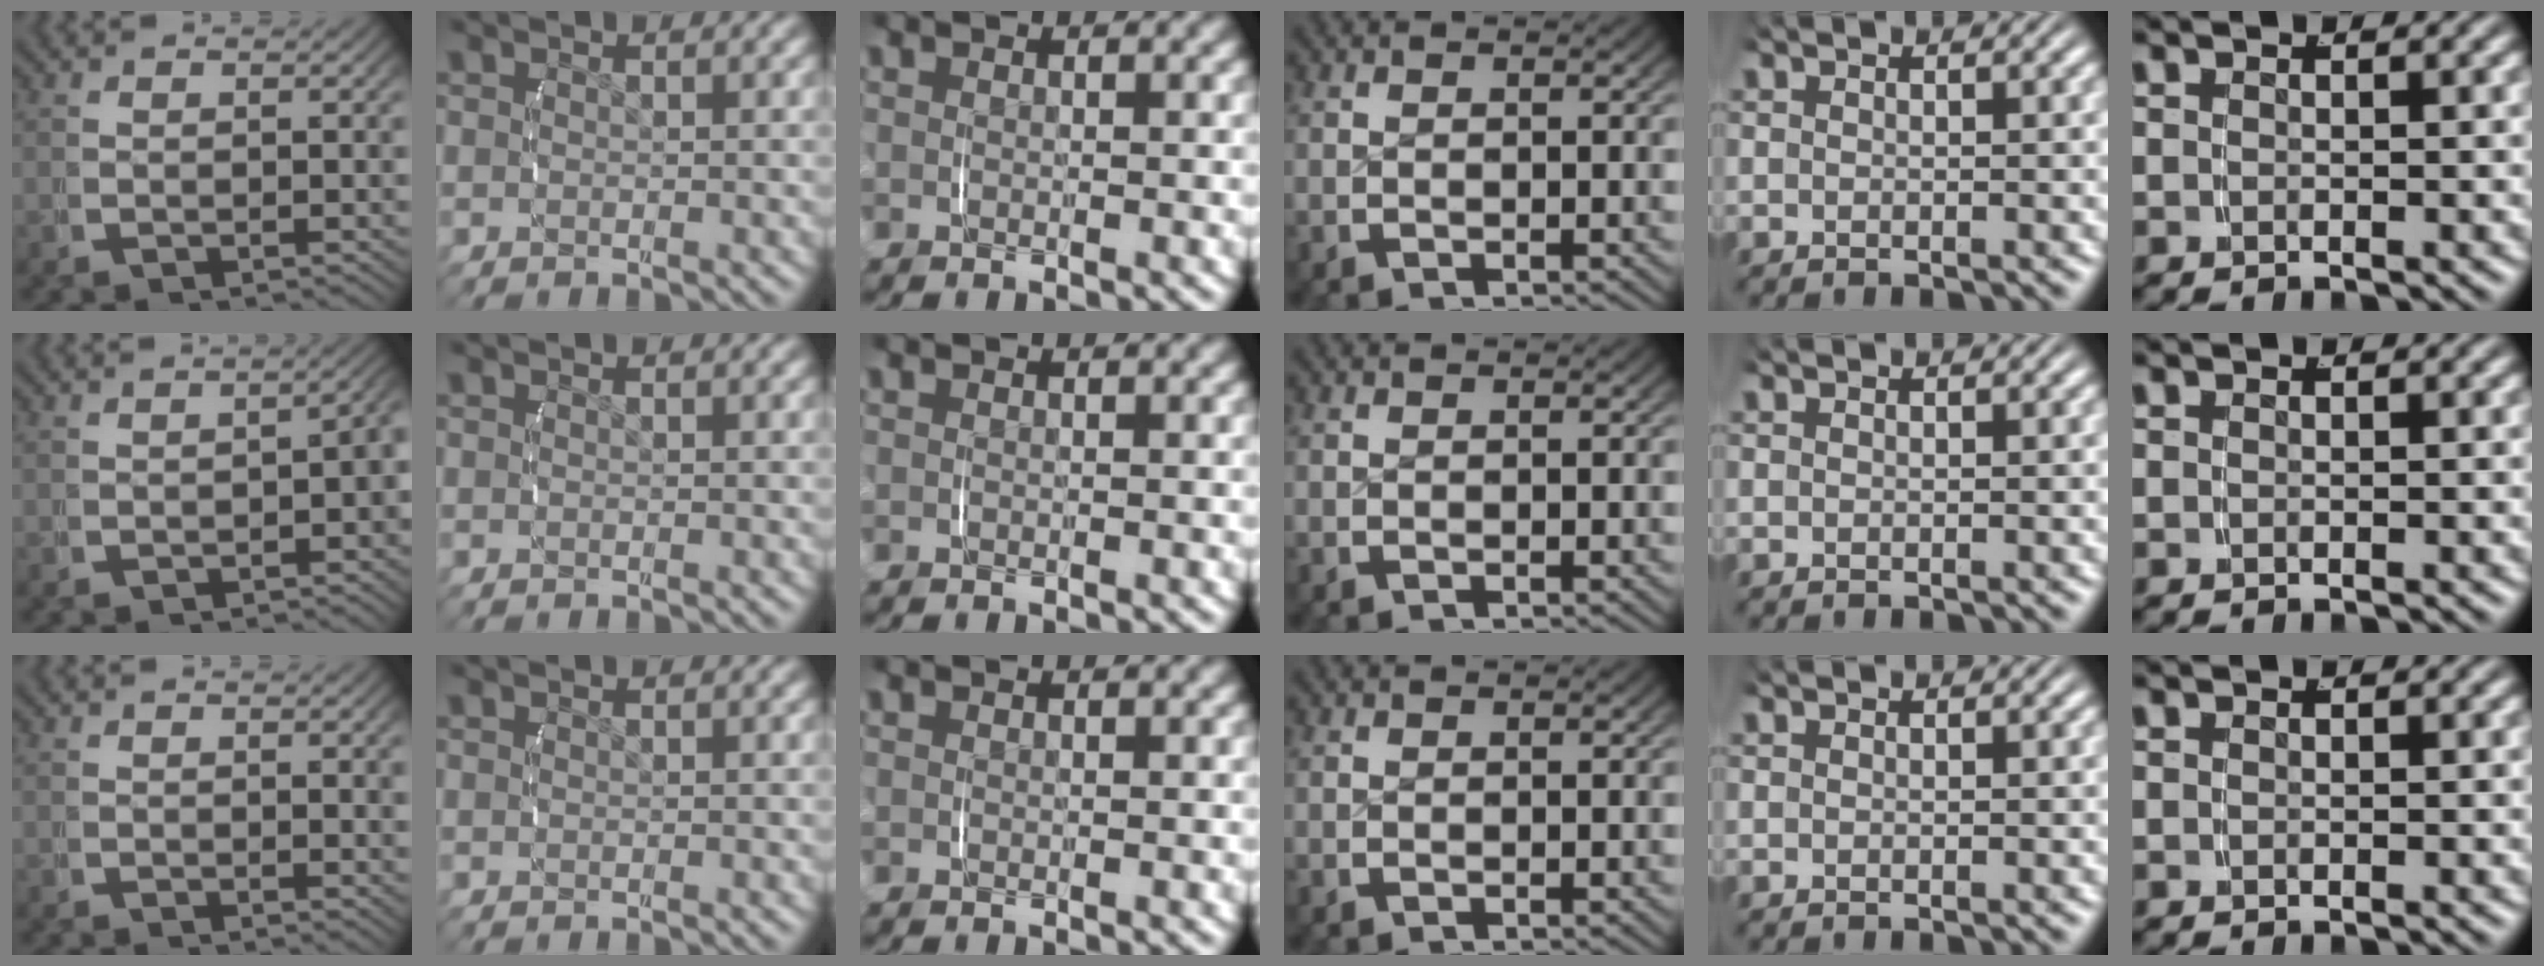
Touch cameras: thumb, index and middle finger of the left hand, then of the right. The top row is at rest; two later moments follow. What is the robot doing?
{"motion": "lift_and_place", "object": "string"}